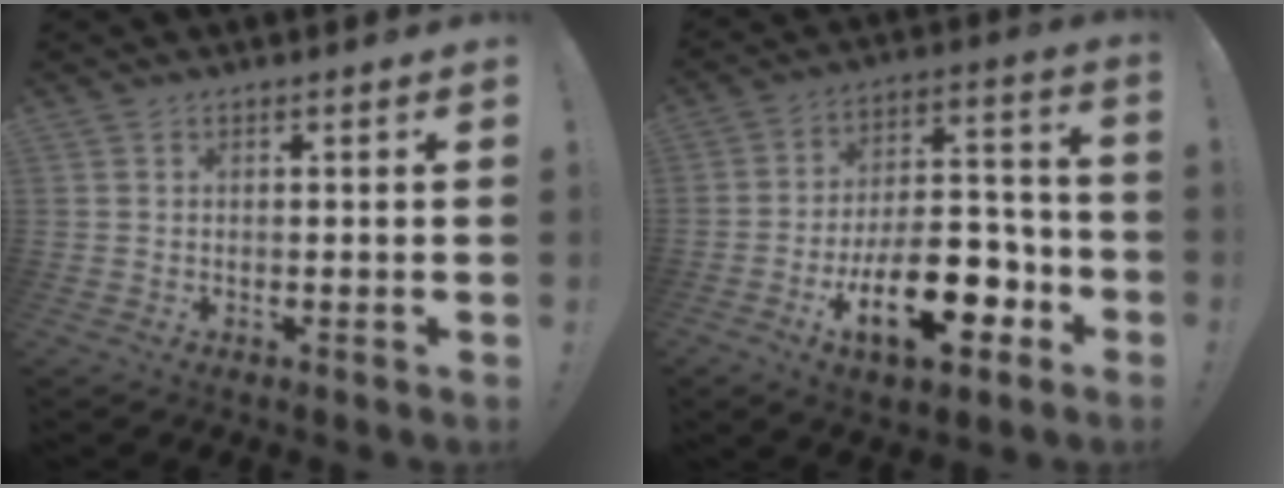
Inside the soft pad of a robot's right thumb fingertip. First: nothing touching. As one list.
[{"total": 22.0, "force": [-9.6, 10.2, 16.9], "torque": [-0.254, 0.055, -0.147]}]